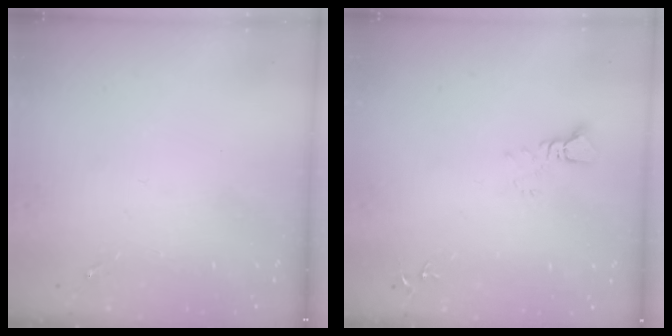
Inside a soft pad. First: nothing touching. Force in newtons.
{"total": 2.7, "press": 2.7, "slide": 0.1}